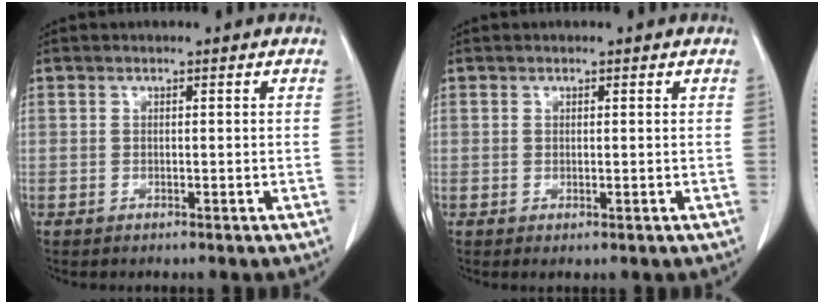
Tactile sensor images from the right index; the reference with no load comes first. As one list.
[{"total": 0.5, "force": [0.2, 0.1, 0.5], "torque": [-0.016, -0.003, 0.004]}]